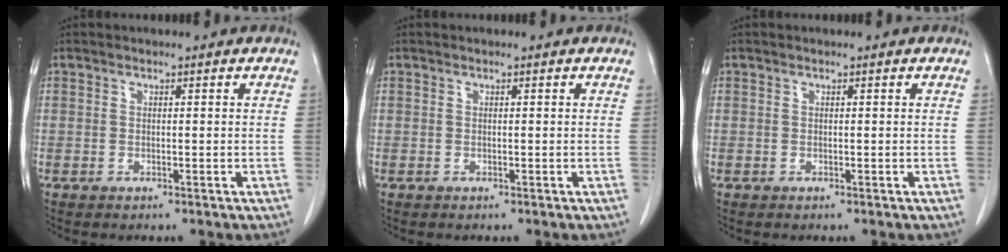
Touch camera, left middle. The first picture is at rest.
{"total": 0.0}
{"total": 0.0}